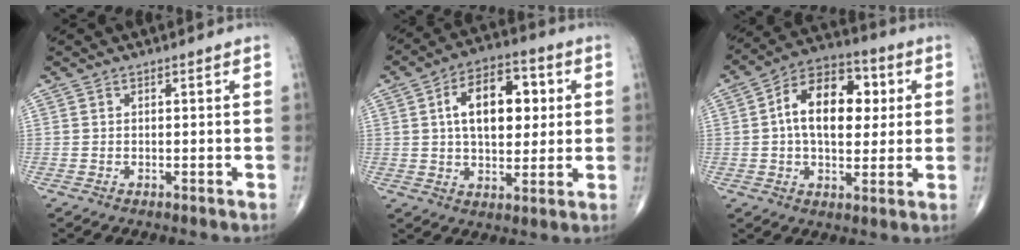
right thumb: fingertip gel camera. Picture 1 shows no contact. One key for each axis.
{"total": 14.8, "fx": 3.0, "fy": 8.5, "fz": 11.7, "tx": -0.153, "ty": 0.008, "tz": 0.046}
{"total": 15.8, "fx": 2.6, "fy": 9.6, "fz": 12.3, "tx": -0.167, "ty": 0.015, "tz": 0.033}